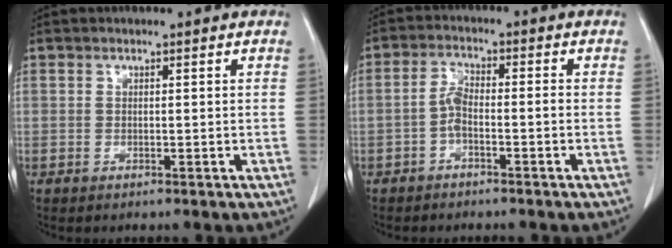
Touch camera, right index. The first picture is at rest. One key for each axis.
{"total": 3.3, "fx": -1.3, "fy": 1.1, "fz": 2.9, "tx": -0.059, "ty": 0.012, "tz": -0.026}